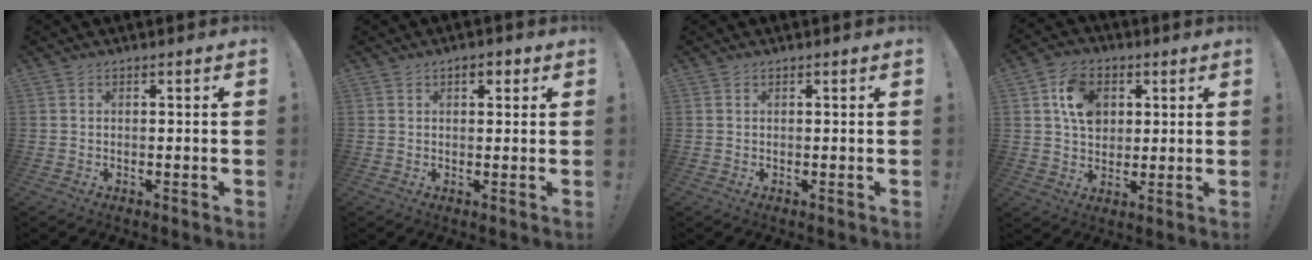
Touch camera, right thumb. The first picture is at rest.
{"total": 2.7, "force": [1.1, 1.5, 1.9], "torque": [-0.024, 0.001, 0.015]}
{"total": 0.0}
{"total": 11.6, "force": [3.6, 9.0, 6.2], "torque": [-0.092, 0.001, 0.072]}